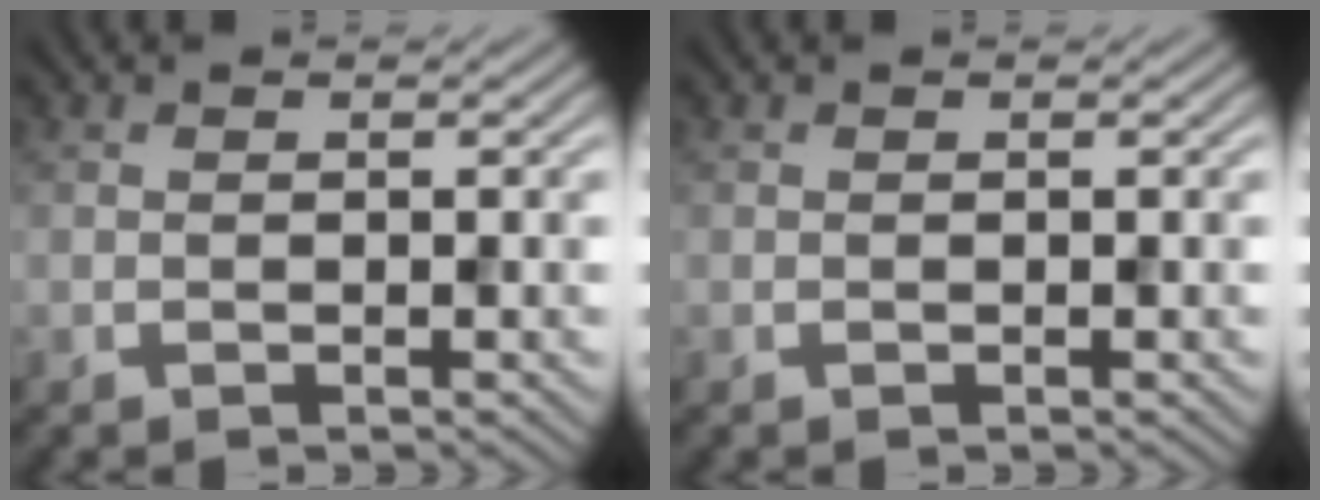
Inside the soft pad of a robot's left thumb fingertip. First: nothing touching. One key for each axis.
{"total": 0.0}